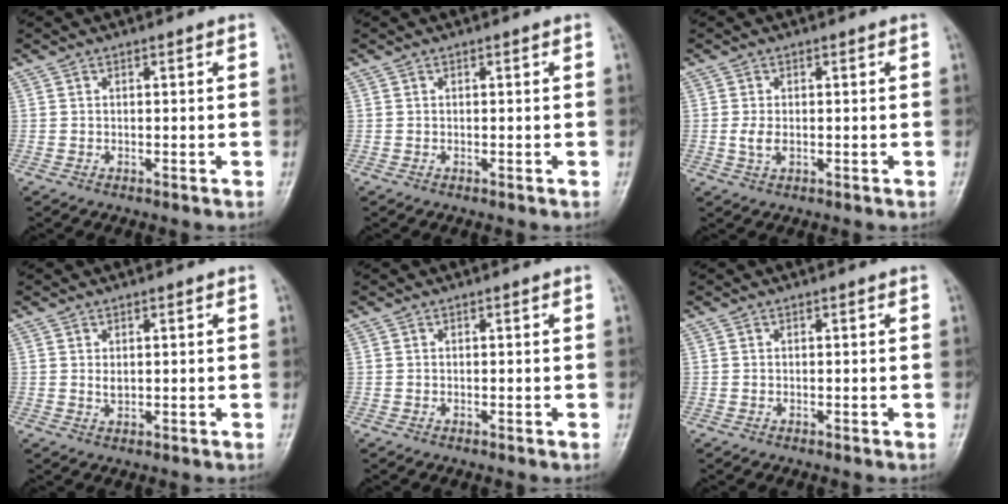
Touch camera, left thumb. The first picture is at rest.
{"total": 0.0}
{"total": 2.4, "force": [-0.2, 1.3, 2.0], "torque": [-0.046, 0.001, -0.004]}
{"total": 1.4, "force": [0.4, 0.8, 1.2], "torque": [-0.018, 0.000, 0.011]}
{"total": 0.0}
{"total": 0.0}